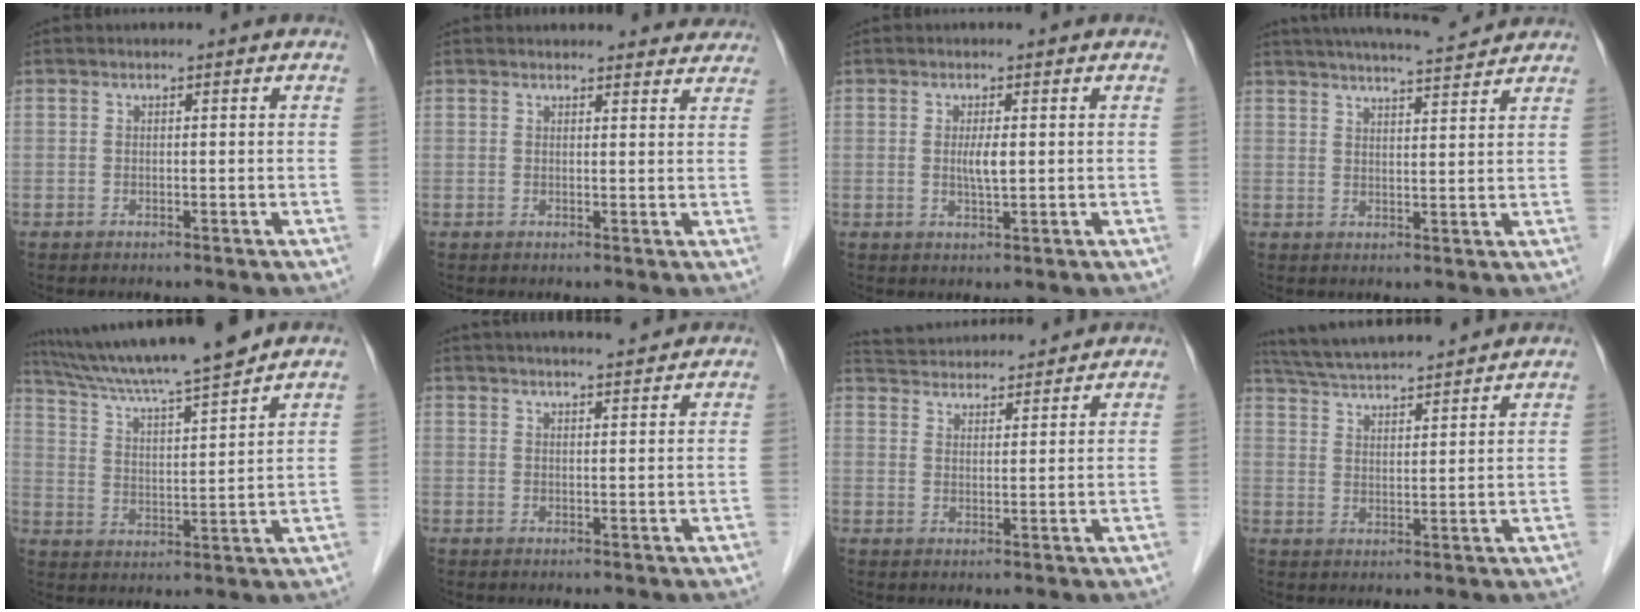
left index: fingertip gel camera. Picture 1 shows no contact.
{"total": 10.3, "force": [9.8, 2.4, 1.9], "torque": [0.006, 0.011, 0.094]}
{"total": 2.4, "force": [0.3, 0.3, 2.4], "torque": [-0.047, -0.003, 0.005]}
{"total": 10.9, "force": [10.1, 0.4, 4.2], "torque": [-0.070, 0.015, 0.139]}
{"total": 14.8, "force": [13.2, -1.0, 6.8], "torque": [-0.126, 0.011, 0.220]}
{"total": 8.9, "force": [8.1, 0.7, 3.6], "torque": [-0.054, 0.022, 0.105]}
{"total": 12.8, "force": [12.3, 2.0, 3.1], "torque": [-0.058, 0.039, 0.188]}
{"total": 14.6, "force": [13.4, 1.0, 5.6], "torque": [-0.109, 0.030, 0.214]}